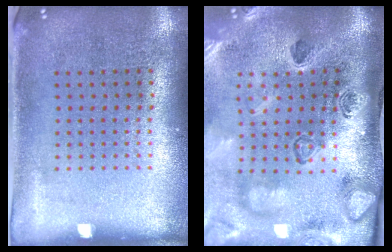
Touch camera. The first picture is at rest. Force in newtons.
{"total": 4.6, "press": 3.2, "slide": 3.3}